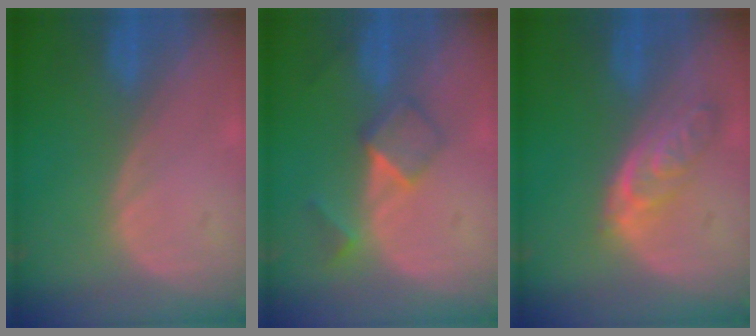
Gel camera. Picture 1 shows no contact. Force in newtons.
{"total": 5.1, "press": 4.4, "slide": 2.5}
{"total": 5.0, "press": 4.9, "slide": 0.4}